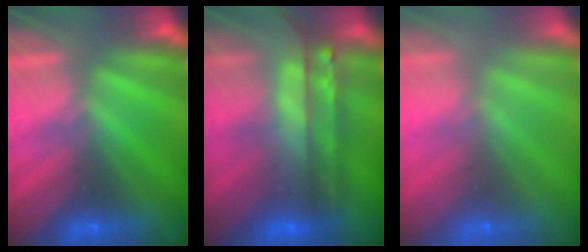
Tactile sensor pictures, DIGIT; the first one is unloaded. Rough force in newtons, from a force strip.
{"total": 8.4}
{"total": 8.3}